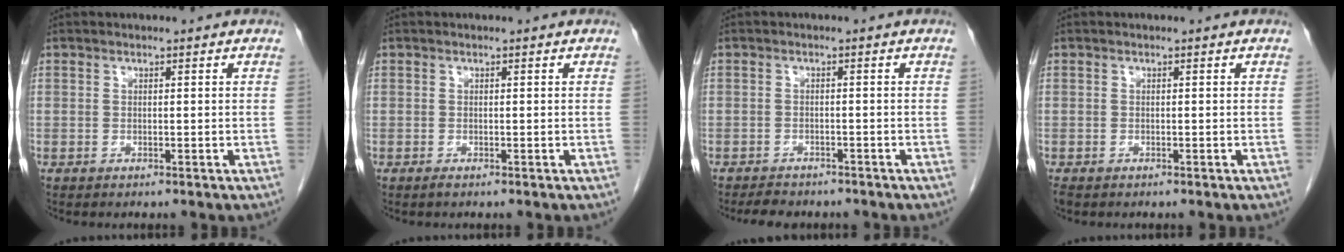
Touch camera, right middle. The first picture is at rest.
{"total": 0.0}
{"total": 4.3, "force": [-3.7, 1.6, 1.3], "torque": [-0.027, -0.005, -0.052]}
{"total": 1.2, "force": [-0.9, 0.6, 0.5], "torque": [-0.012, -0.002, -0.014]}